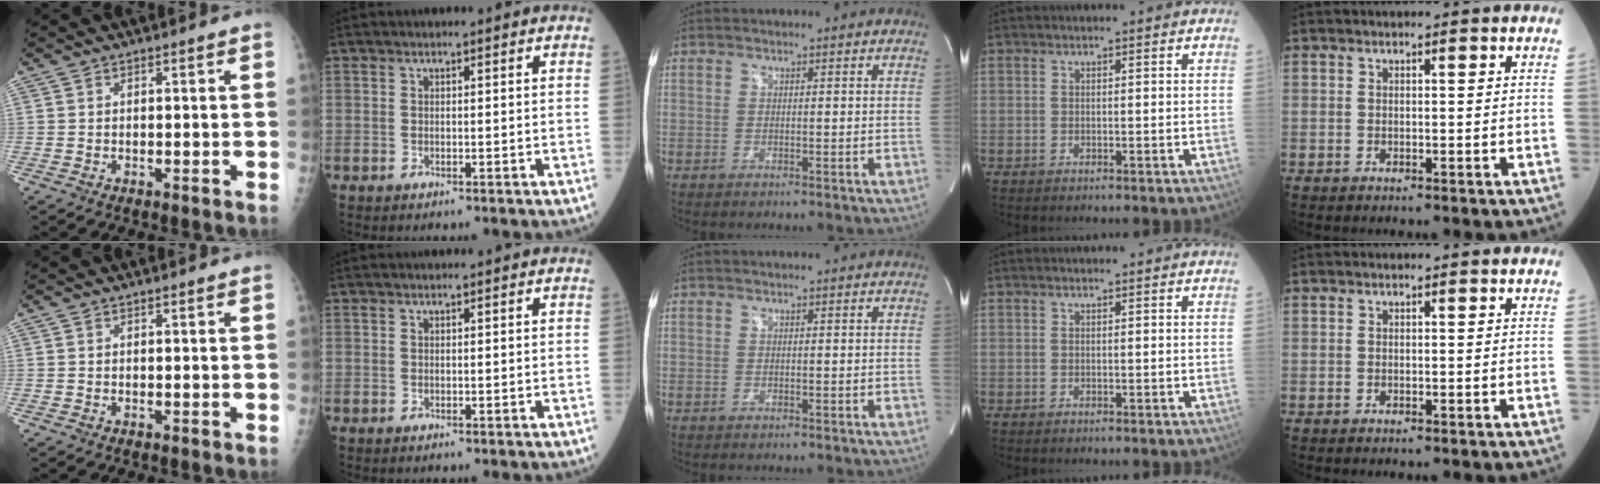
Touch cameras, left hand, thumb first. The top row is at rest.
{}